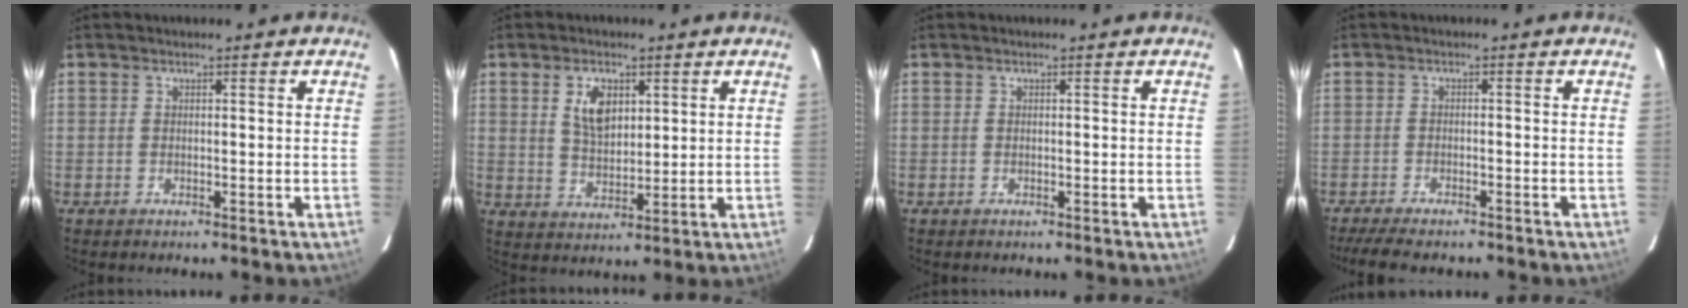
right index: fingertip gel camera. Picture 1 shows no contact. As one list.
[{"total": 6.7, "force": [2.6, 3.7, 4.9], "torque": [-0.088, 0.005, 0.054]}, {"total": 0.0}, {"total": 7.9, "force": [-6.7, 1.5, 3.9], "torque": [-0.095, -0.024, -0.112]}]